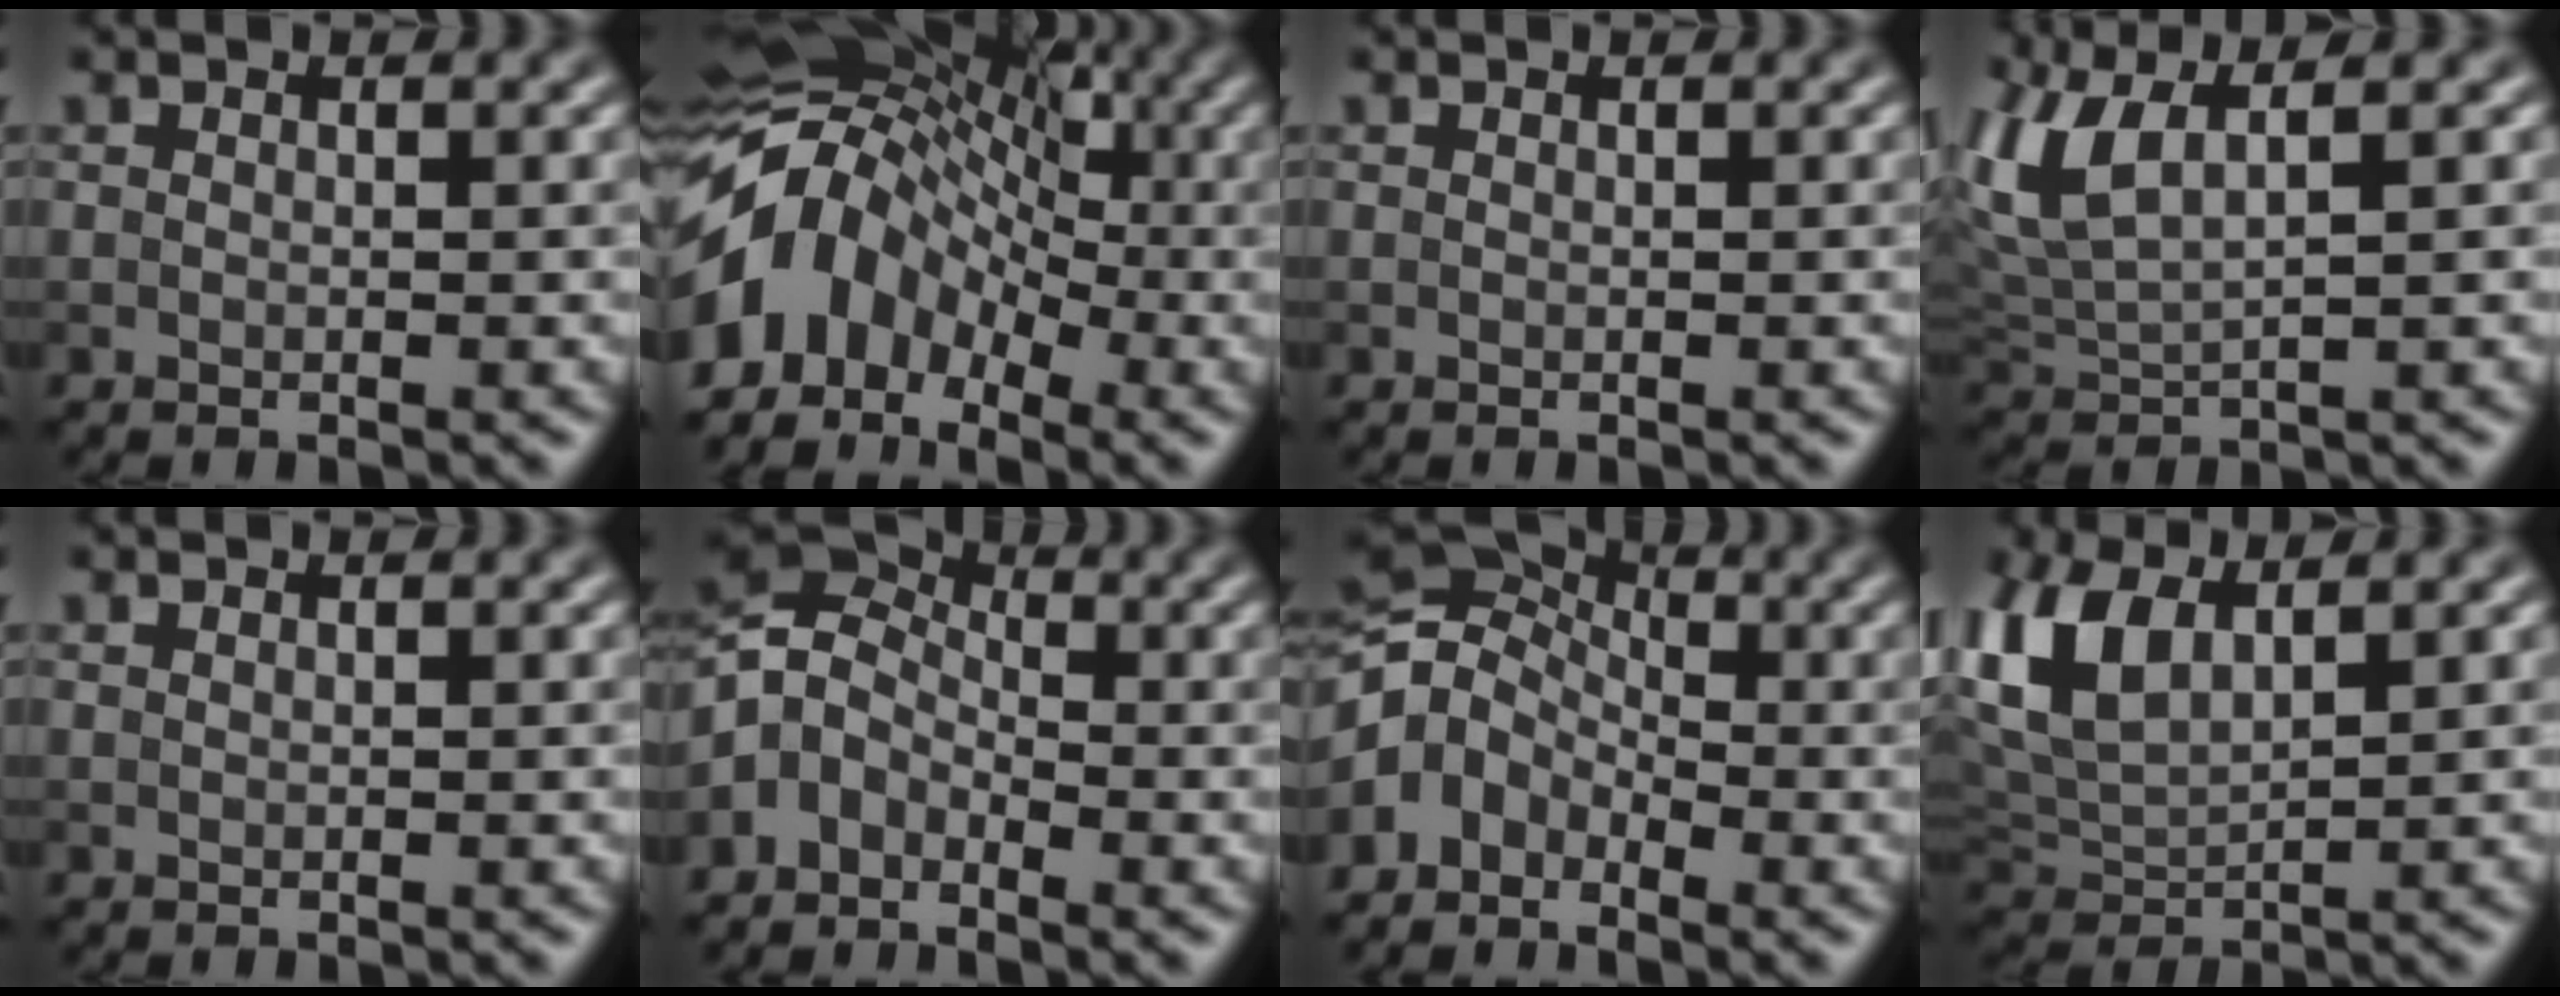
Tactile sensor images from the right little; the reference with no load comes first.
{"total": 9.4, "force": [-2.9, 6.7, 5.9], "torque": [-0.096, 0.015, -0.070]}
{"total": 0.0}
{"total": 5.9, "force": [2.9, 2.0, 4.7], "torque": [-0.121, 0.011, 0.059]}
{"total": 0.0}
{"total": 4.1, "force": [-2.0, 3.0, 2.0], "torque": [-0.041, 0.006, -0.056]}
{"total": 5.6, "force": [-2.3, 4.1, 3.0], "torque": [-0.057, 0.007, -0.067]}
{"total": 6.6, "force": [2.7, 3.2, 5.1], "torque": [-0.132, 0.009, 0.052]}